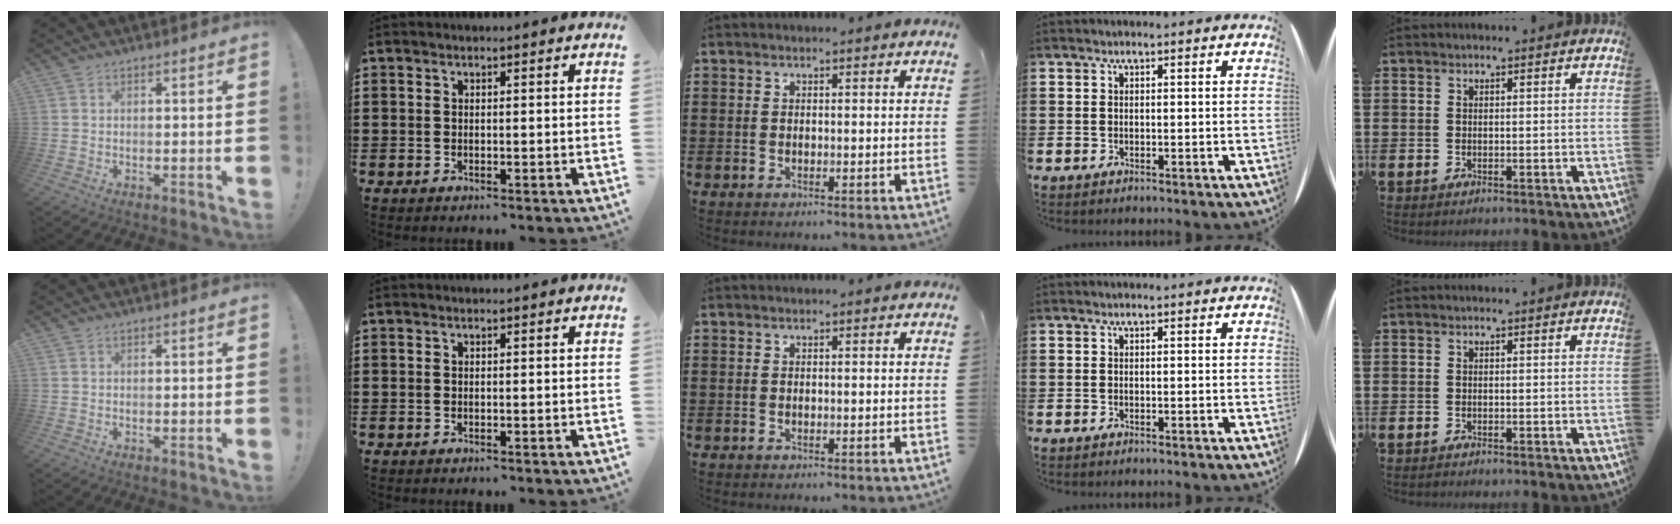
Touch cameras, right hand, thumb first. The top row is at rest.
{}